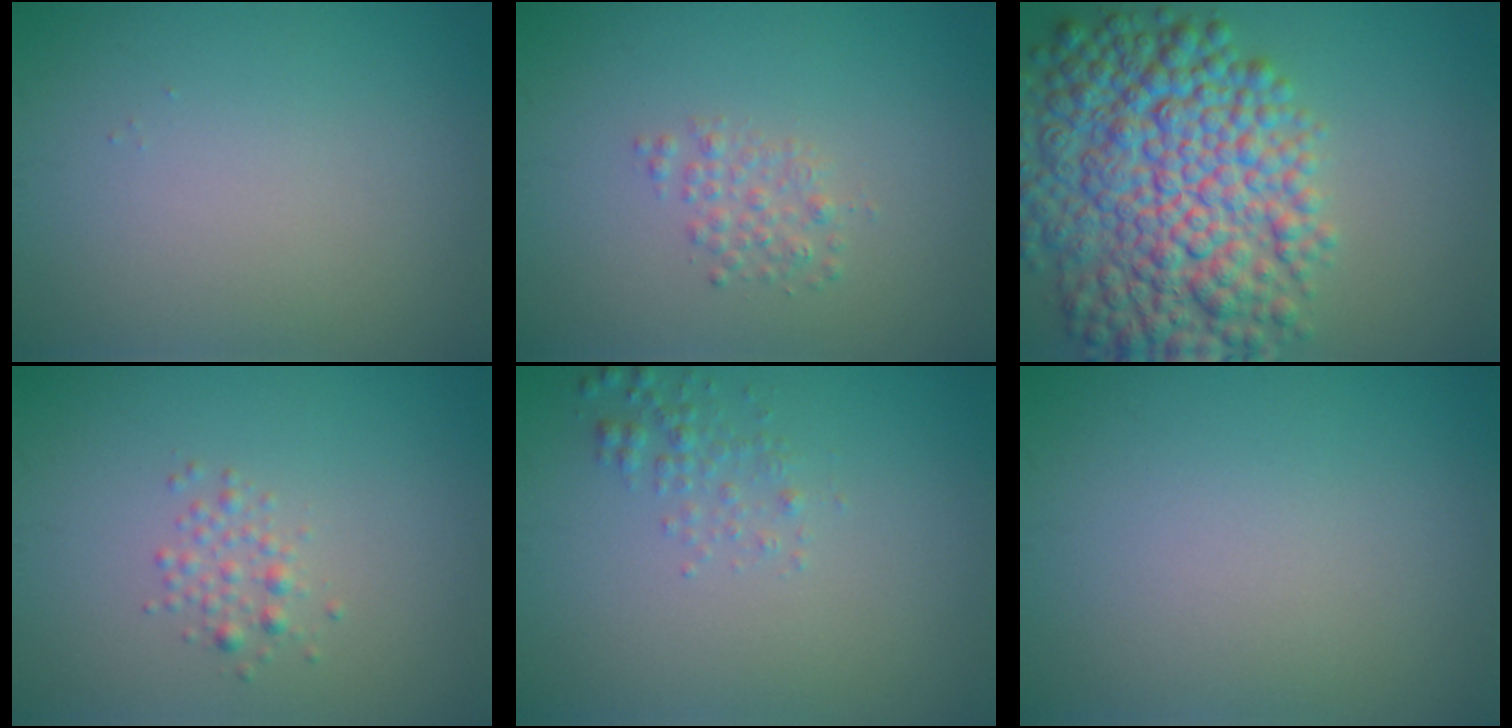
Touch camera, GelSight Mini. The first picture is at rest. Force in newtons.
{"total": 1.5, "press": 1.5, "slide": 0.0}
{"total": 11.8, "press": 11.8, "slide": 0.4}
{"total": 1.4, "press": 1.4, "slide": 0.1}
{"total": 1.5, "press": 1.5, "slide": 0.1}
{"total": 0.0}